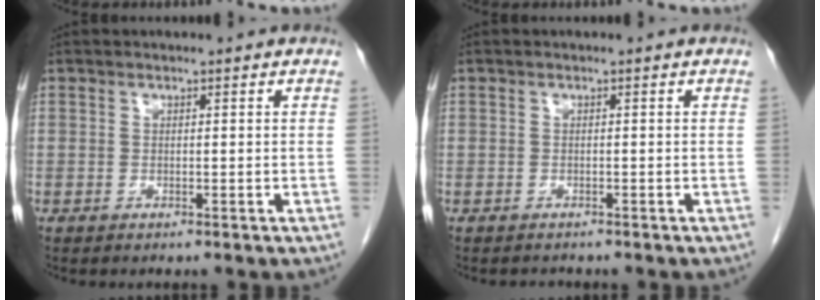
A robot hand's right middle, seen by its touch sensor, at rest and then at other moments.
{"total": 0.9, "force": [-0.8, 0.4, -0.2], "torque": [-0.007, -0.002, -0.014]}